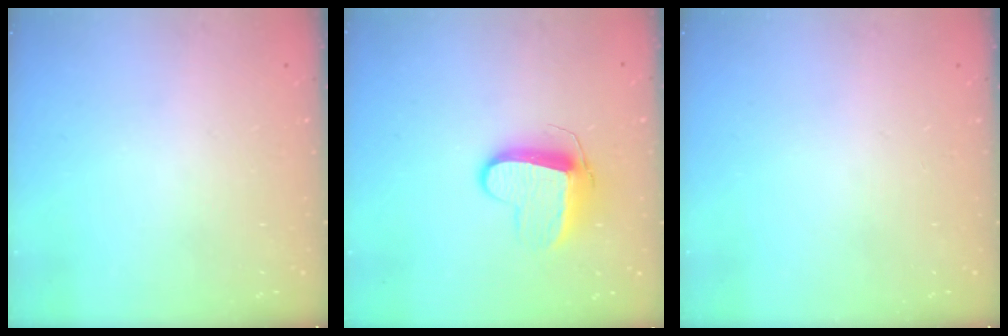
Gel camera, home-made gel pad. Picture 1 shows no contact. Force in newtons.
{"total": 9.5, "press": 9.5, "slide": 0.2}
{"total": 0.0}